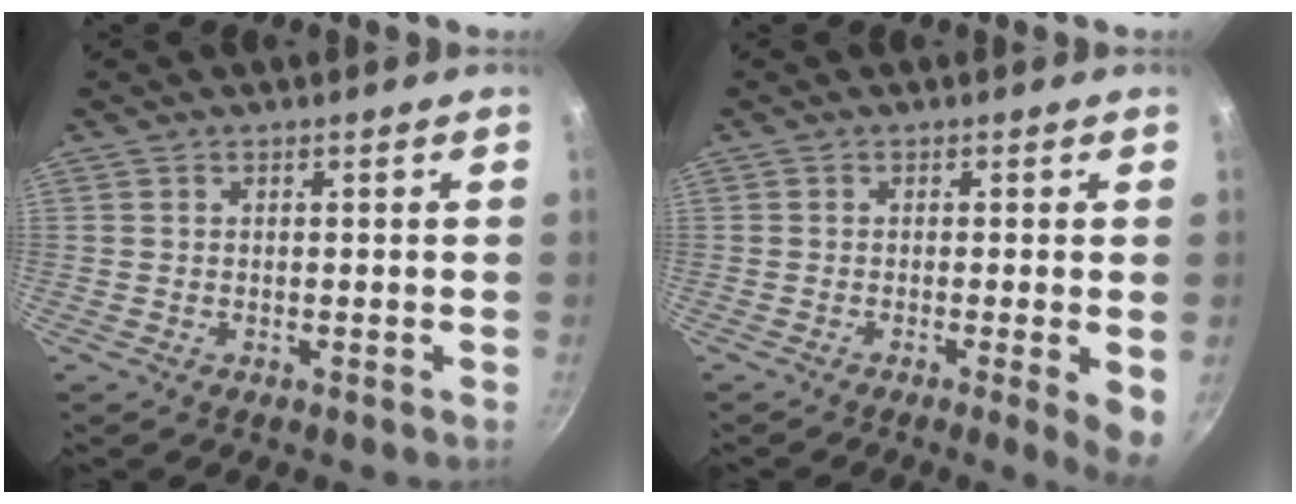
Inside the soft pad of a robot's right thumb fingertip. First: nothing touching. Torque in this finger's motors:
{"motor_torque": [0.13, 0.34, 0.00, -0.06, 0.04]}